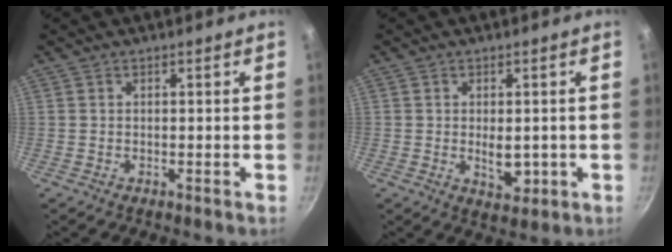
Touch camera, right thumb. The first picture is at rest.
{"total": 4.4, "force": [-0.5, 2.7, 3.5], "torque": [-0.033, -0.004, 0.001]}